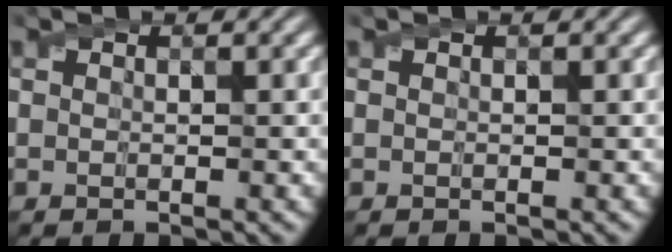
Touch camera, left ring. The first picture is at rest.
{"total": 0.0}